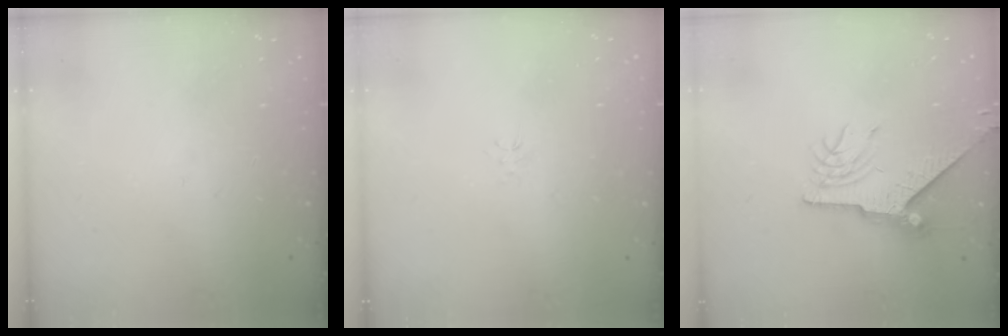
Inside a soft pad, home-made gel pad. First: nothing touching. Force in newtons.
{"total": 4.0, "press": 4.0, "slide": 0.7}
{"total": 8.7, "press": 8.7, "slide": 0.6}